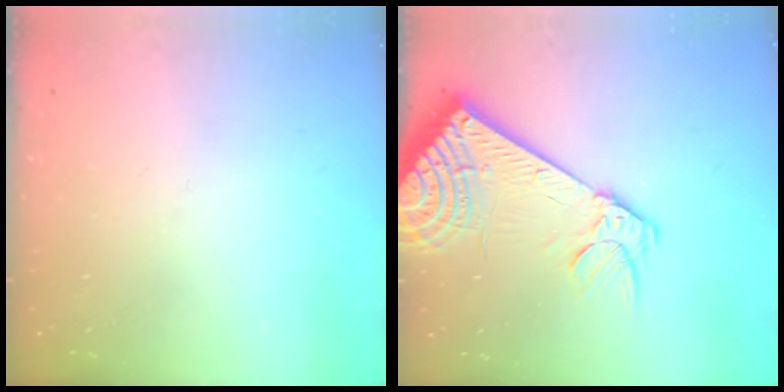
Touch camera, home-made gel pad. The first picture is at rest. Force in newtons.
{"total": 17.7, "press": 17.3, "slide": 3.6}